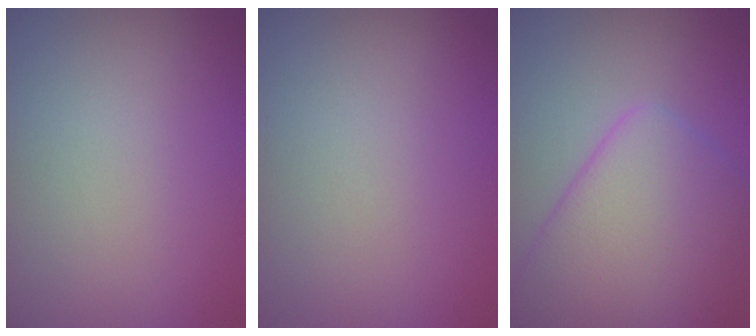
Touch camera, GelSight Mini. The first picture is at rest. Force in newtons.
{"total": 0.0}
{"total": 7.9, "press": 7.9, "slide": 0.2}